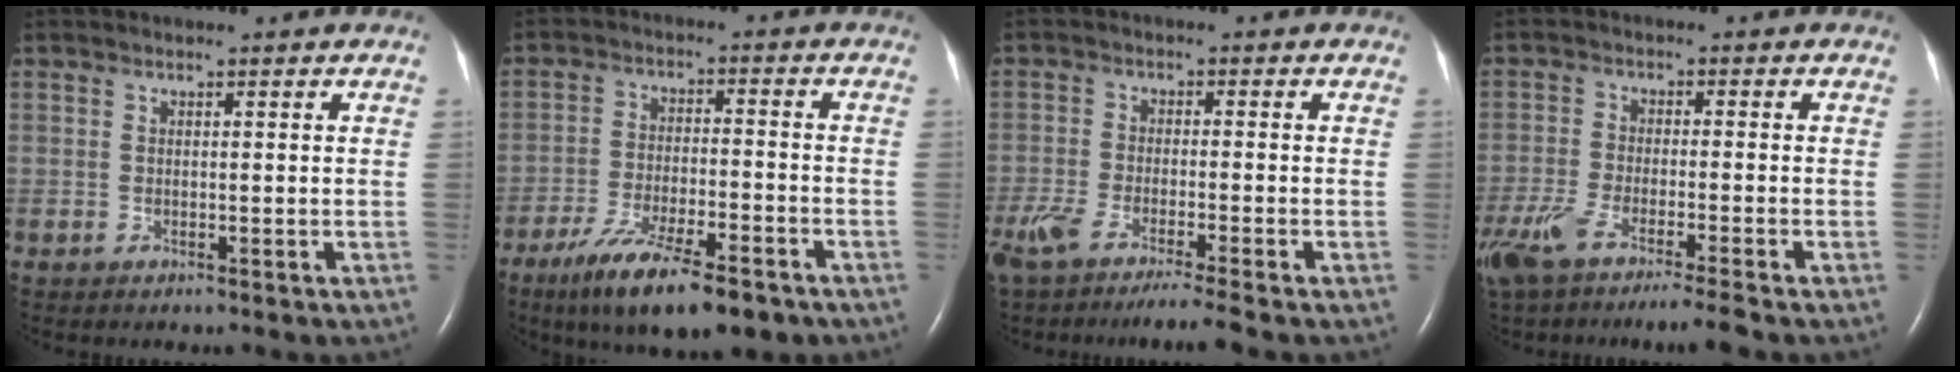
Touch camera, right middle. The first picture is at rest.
{"total": 13.6, "force": [-9.3, 3.1, 9.4], "torque": [-0.156, -0.024, -0.152]}
{"total": 10.3, "force": [-8.1, -0.1, 6.4], "torque": [-0.107, -0.025, -0.135]}
{"total": 10.0, "force": [-7.5, 0.0, 6.7], "torque": [-0.118, -0.022, -0.126]}